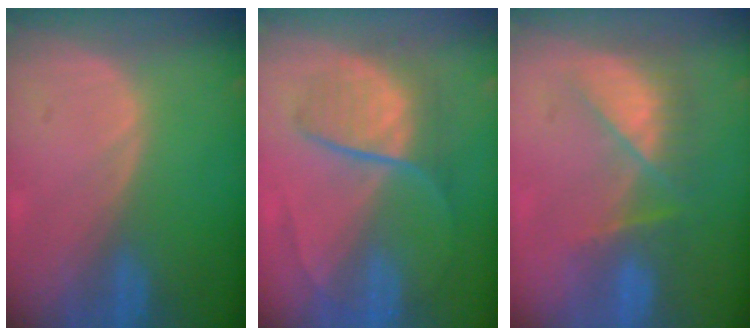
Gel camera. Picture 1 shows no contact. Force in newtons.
{"total": 7.0, "press": 6.9, "slide": 1.5}
{"total": 8.2, "press": 7.0, "slide": 4.3}